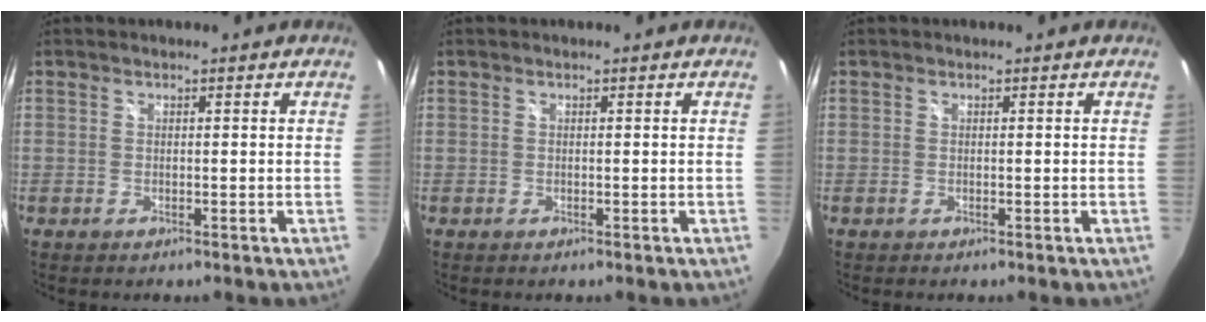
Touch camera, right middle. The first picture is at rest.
{"total": 0.0}
{"total": 0.0}